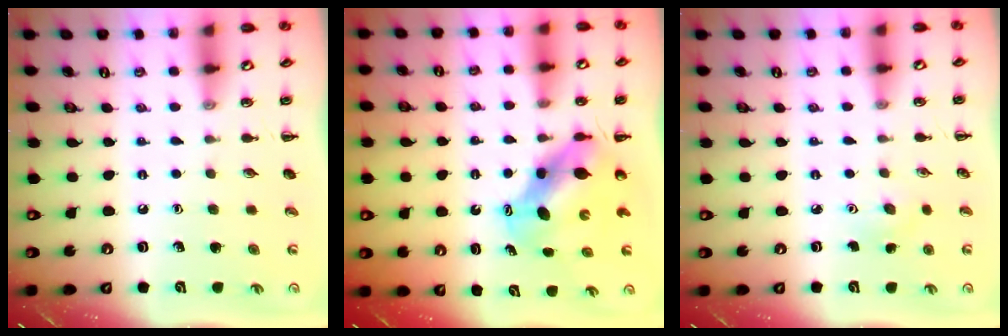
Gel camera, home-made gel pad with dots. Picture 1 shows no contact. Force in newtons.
{"total": 7.2, "press": 7.1, "slide": 1.5}
{"total": 3.0, "press": 2.8, "slide": 0.8}